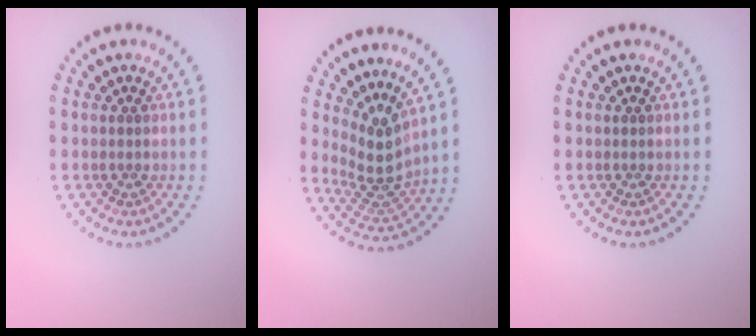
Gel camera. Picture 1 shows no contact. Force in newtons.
{"total": 3.5, "press": 2.6, "slide": 2.4}
{"total": 0.0}